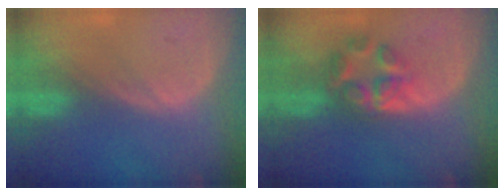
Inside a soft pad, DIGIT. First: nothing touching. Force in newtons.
{"total": 6.4, "press": 5.6, "slide": 3.1}